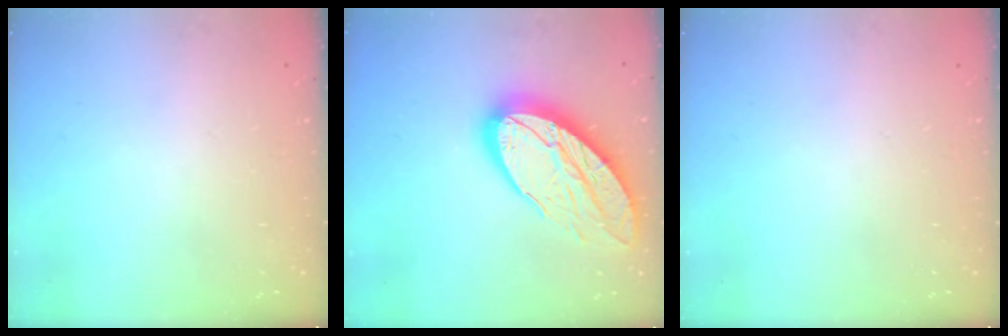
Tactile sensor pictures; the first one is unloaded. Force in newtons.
{"total": 20.1, "press": 20.1, "slide": 1.6}
{"total": 0.0}